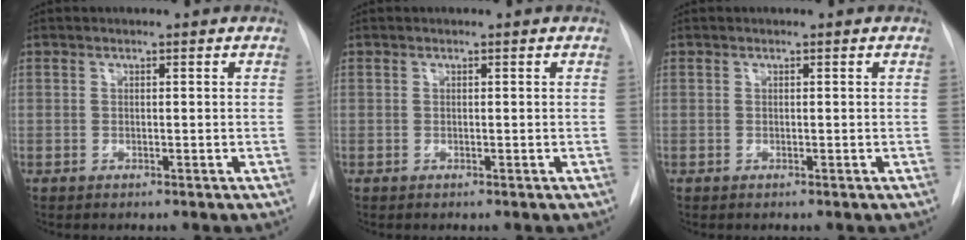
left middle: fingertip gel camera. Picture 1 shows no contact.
{"total": 0.0}
{"total": 0.0}